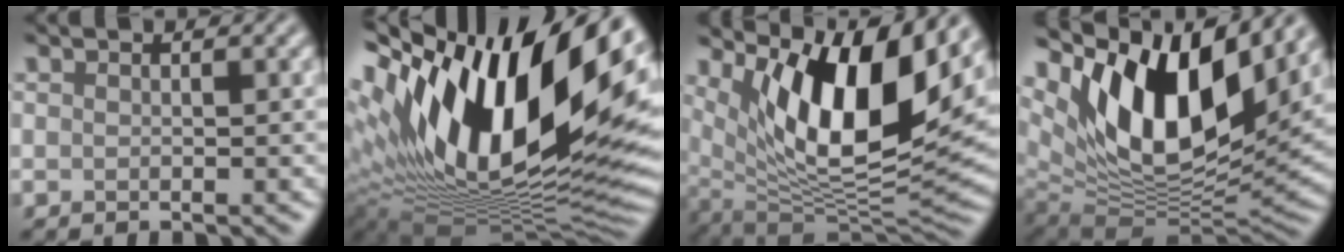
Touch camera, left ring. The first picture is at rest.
{"total": 20.1, "force": [6.1, 9.1, 16.8], "torque": [-0.296, 0.012, 0.104]}
{"total": 12.9, "force": [5.4, 4.5, 10.8], "torque": [-0.179, -0.013, 0.102]}
{"total": 14.1, "force": [6.6, 6.4, 10.7], "torque": [-0.182, -0.004, 0.123]}